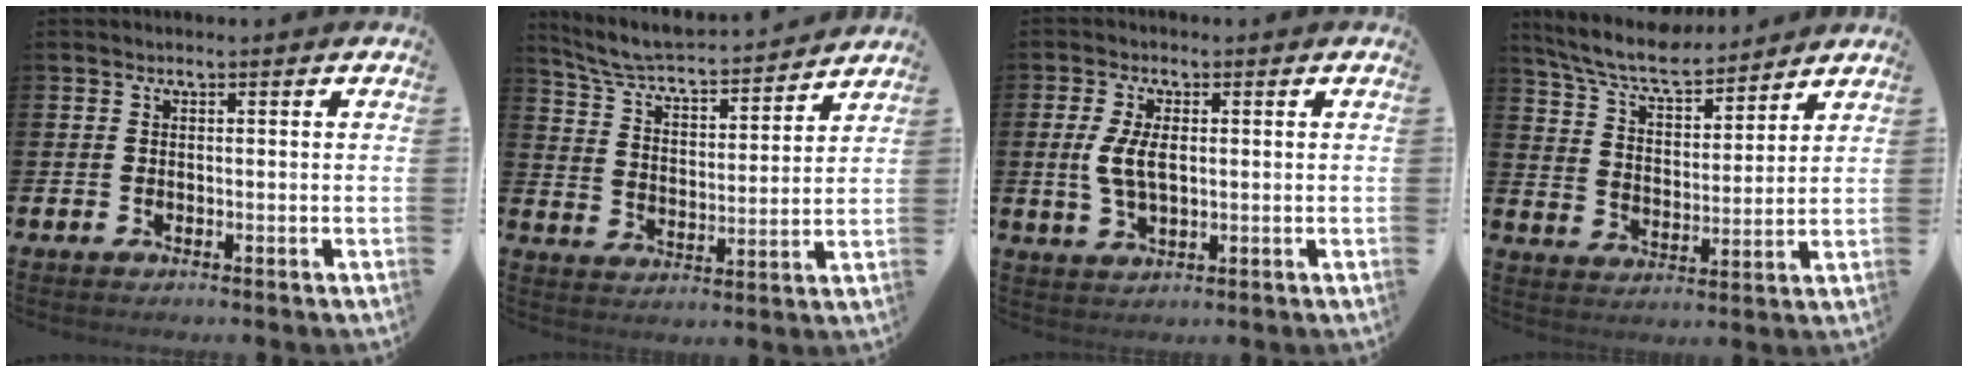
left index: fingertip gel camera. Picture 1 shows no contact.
{"total": 5.9, "force": [5.6, 0.6, 1.8], "torque": [-0.062, -0.050, 0.089]}
{"total": 4.8, "force": [0.8, 2.3, 4.1], "torque": [-0.084, 0.003, 0.008]}
{"total": 7.7, "force": [7.1, 1.3, 2.8], "torque": [-0.088, -0.037, 0.126]}